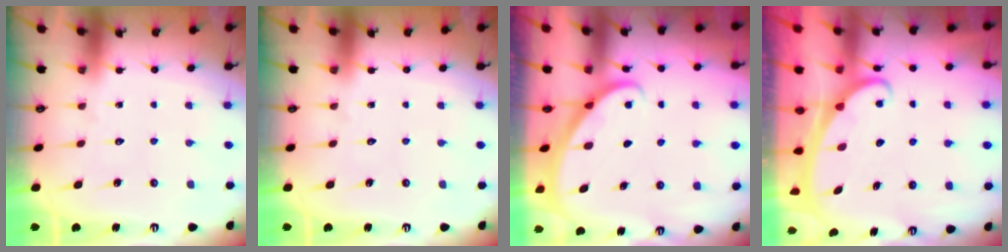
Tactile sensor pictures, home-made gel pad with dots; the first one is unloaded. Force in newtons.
{"total": 0.0}
{"total": 1.9, "press": 1.9, "slide": 0.1}
{"total": 2.4, "press": 2.4, "slide": 0.3}